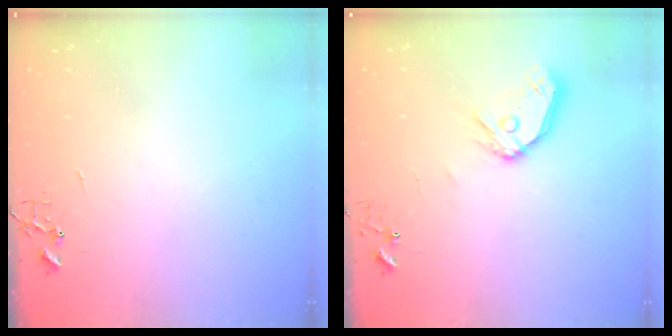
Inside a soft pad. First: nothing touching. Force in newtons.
{"total": 11.3, "press": 11.3, "slide": 1.3}